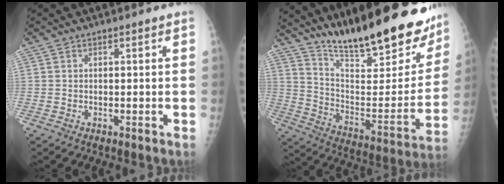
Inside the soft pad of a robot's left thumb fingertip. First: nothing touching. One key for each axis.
{"total": 28.4, "fx": 21.9, "fy": 6.8, "fz": 16.7, "tx": -0.222, "ty": -0.111, "tz": 0.327}